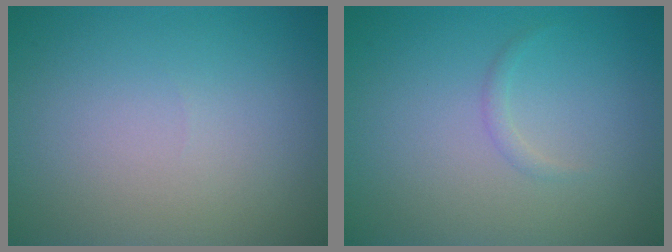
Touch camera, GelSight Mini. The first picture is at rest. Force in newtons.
{"total": 0.7, "press": 0.7, "slide": 0.0}